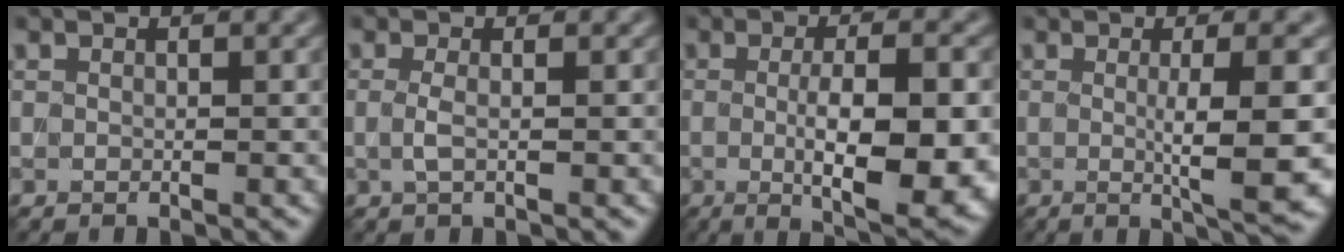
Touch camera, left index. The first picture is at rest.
{"total": 1.1, "force": [0.0, 0.3, 1.0], "torque": [-0.027, 0.000, -0.002]}
{"total": 9.5, "force": [-1.1, 2.7, 9.0], "torque": [-0.132, -0.016, -0.007]}
{"total": 6.5, "force": [-0.3, 1.1, 6.4], "torque": [-0.092, -0.006, 0.000]}